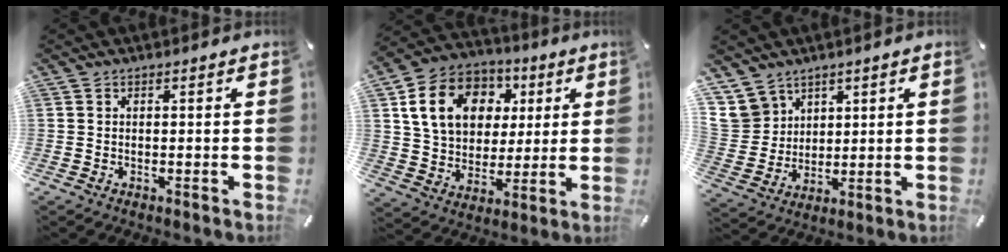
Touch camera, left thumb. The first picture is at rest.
{"total": 15.5, "force": [4.6, 12.7, 7.7], "torque": [-0.147, 0.000, 0.086]}
{"total": 9.4, "force": [5.5, 7.6, 0.9], "torque": [-0.048, -0.031, 0.110]}